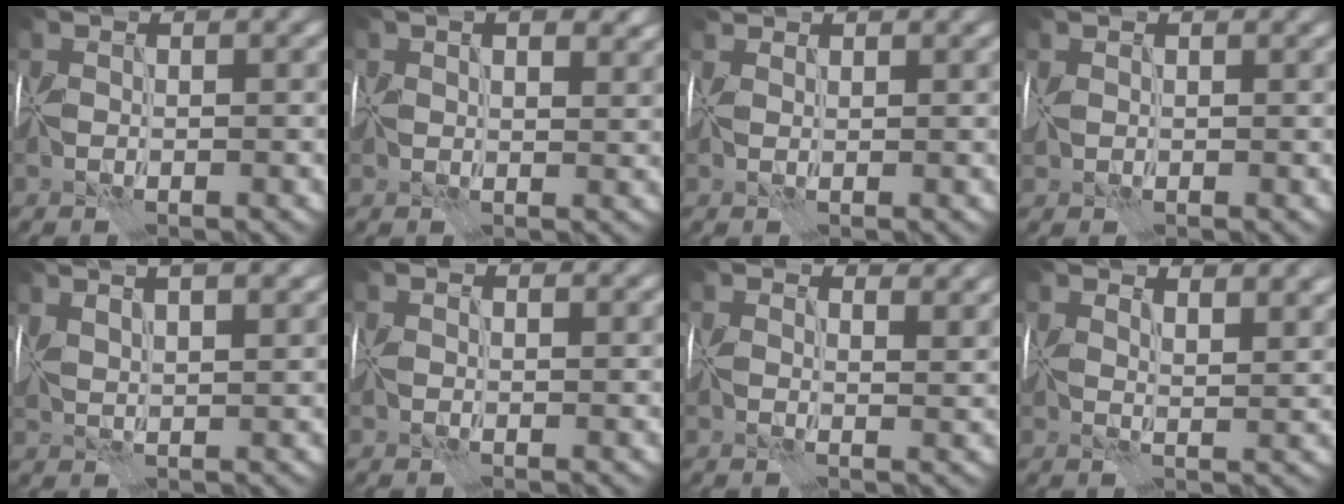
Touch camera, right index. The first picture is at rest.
{"total": 5.7, "force": [2.8, 3.4, 3.7], "torque": [-0.051, 0.001, 0.042]}
{"total": 1.7, "force": [1.6, 0.5, 0.5], "torque": [-0.016, 0.006, 0.026]}
{"total": 1.4, "force": [0.7, 0.9, 0.7], "torque": [-0.022, 0.004, 0.019]}
{"total": 10.1, "force": [6.0, 4.3, 6.9], "torque": [-0.099, 0.047, 0.071]}
{"total": 1.8, "force": [1.3, 0.9, 0.9], "torque": [-0.020, 0.001, 0.020]}
{"total": 5.1, "force": [4.0, 2.1, 2.5], "torque": [-0.036, 0.004, 0.046]}
{"total": 6.5, "force": [4.4, 2.5, 4.0], "torque": [-0.050, 0.008, 0.057]}